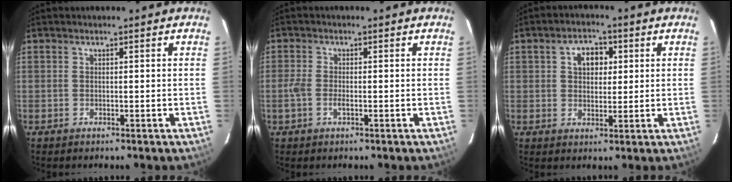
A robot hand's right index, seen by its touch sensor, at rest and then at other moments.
{"total": 3.0, "force": [-0.9, 1.3, 2.5], "torque": [-0.057, -0.002, -0.020]}
{"total": 5.5, "force": [1.7, 3.9, 3.4], "torque": [-0.053, 0.020, 0.029]}